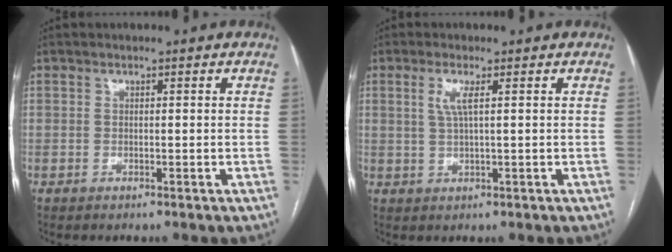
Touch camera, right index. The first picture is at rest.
{"total": 2.8, "force": [0.9, 0.1, 2.7], "torque": [-0.064, 0.000, 0.020]}